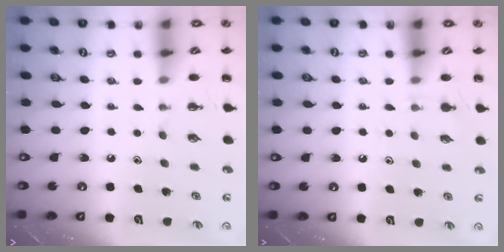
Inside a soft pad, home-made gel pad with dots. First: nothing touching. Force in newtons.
{"total": 5.2, "press": 4.8, "slide": 1.8}